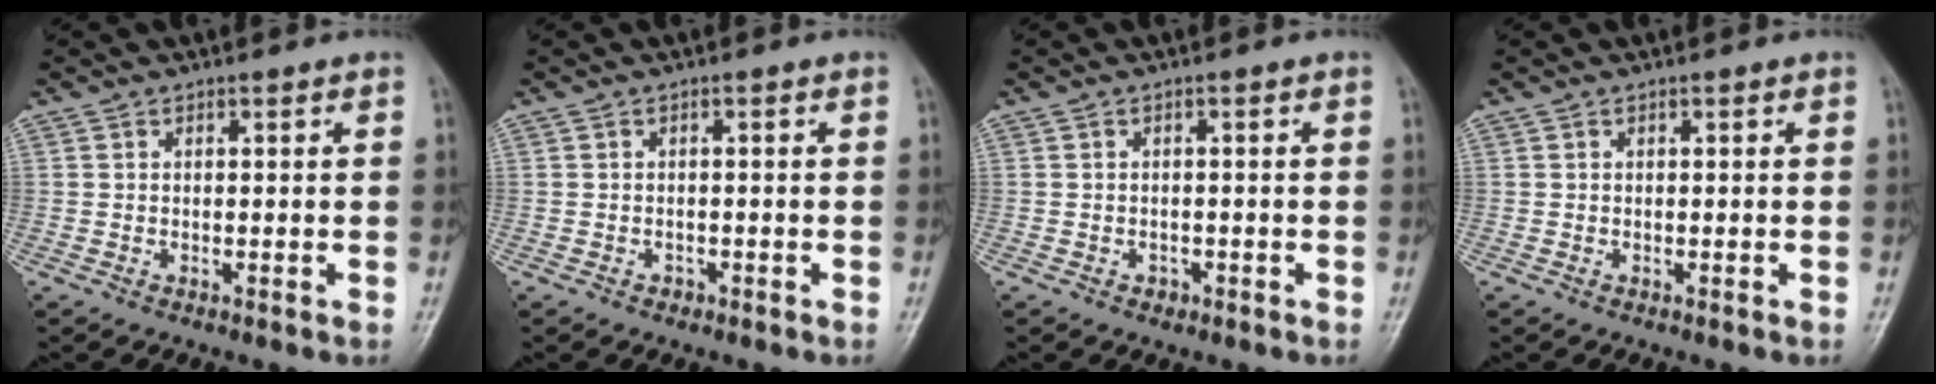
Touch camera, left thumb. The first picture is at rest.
{"total": 1.0, "force": [-0.6, 0.7, 0.3], "torque": [-0.001, 0.004, -0.011]}
{"total": 1.3, "force": [-0.7, 1.0, 0.4], "torque": [-0.002, 0.005, -0.010]}
{"total": 0.0}